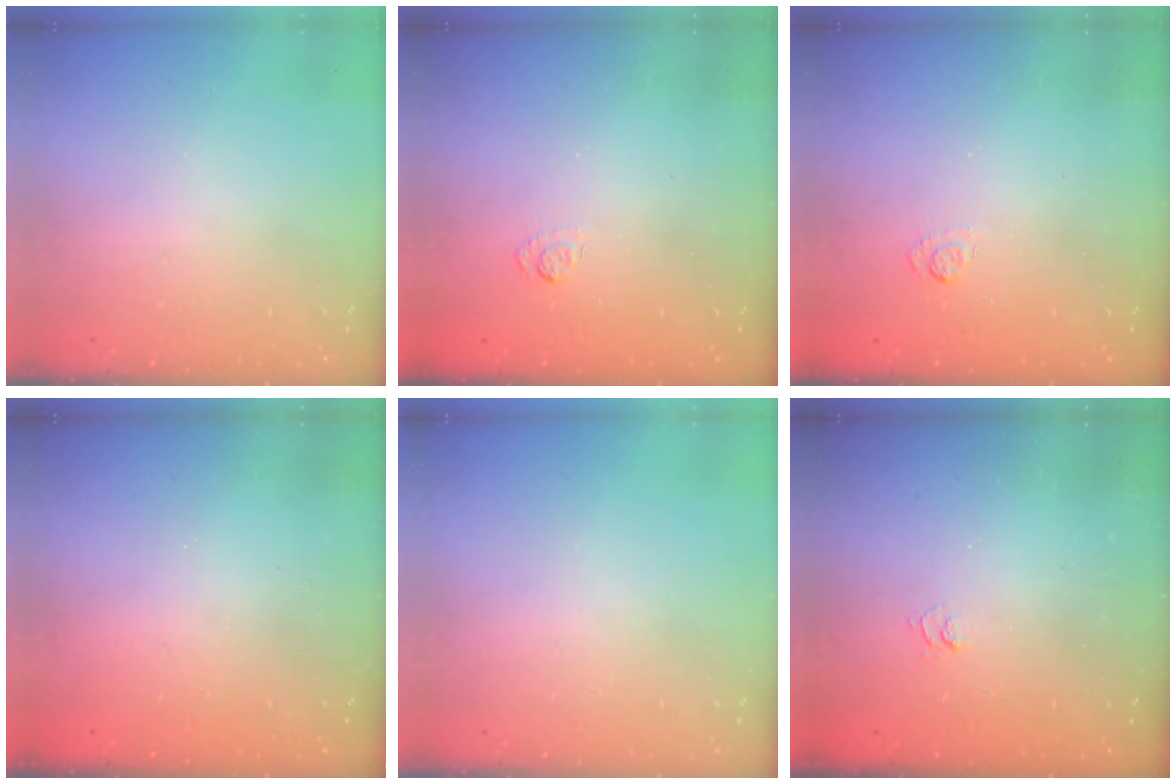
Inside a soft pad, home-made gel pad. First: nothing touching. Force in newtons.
{"total": 2.7, "press": 2.3, "slide": 1.5}
{"total": 2.7, "press": 2.3, "slide": 1.5}
{"total": 2.3, "press": 2.2, "slide": 0.8}
{"total": 0.0}
{"total": 1.9, "press": 1.5, "slide": 1.3}